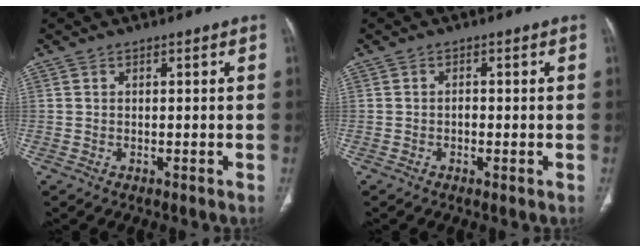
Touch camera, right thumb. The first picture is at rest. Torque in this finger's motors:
{"motor_torque": [0.08, -0.09, 0.38, -0.20, 0.05]}